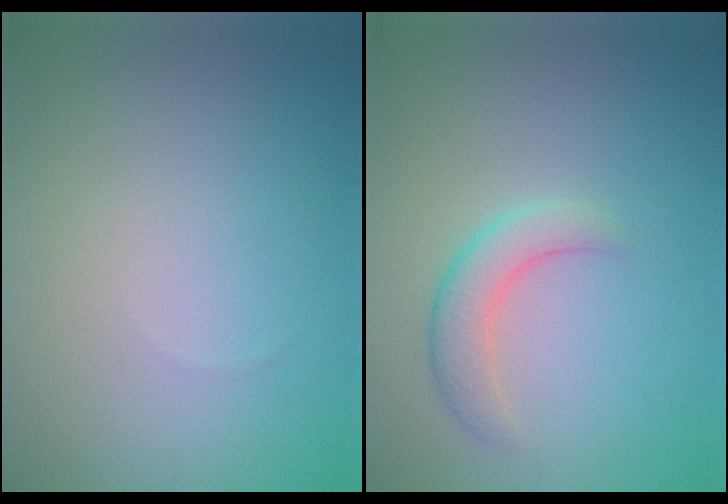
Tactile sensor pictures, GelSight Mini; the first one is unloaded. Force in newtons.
{"total": 2.7, "press": 2.7, "slide": 0.1}